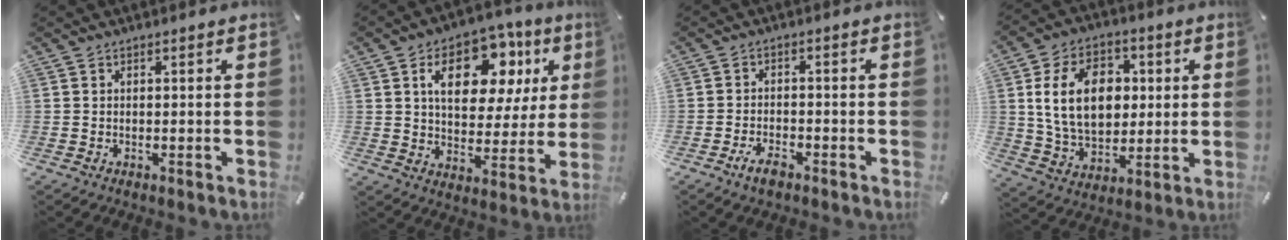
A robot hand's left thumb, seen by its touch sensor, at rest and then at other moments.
{"total": 17.4, "force": [7.4, 10.5, 11.7], "torque": [-0.169, -0.020, 0.123]}
{"total": 3.6, "force": [-2.4, 1.8, 2.1], "torque": [-0.047, 0.006, -0.047]}
{"total": 16.1, "force": [2.3, 11.6, 10.9], "torque": [-0.216, 0.012, 0.039]}